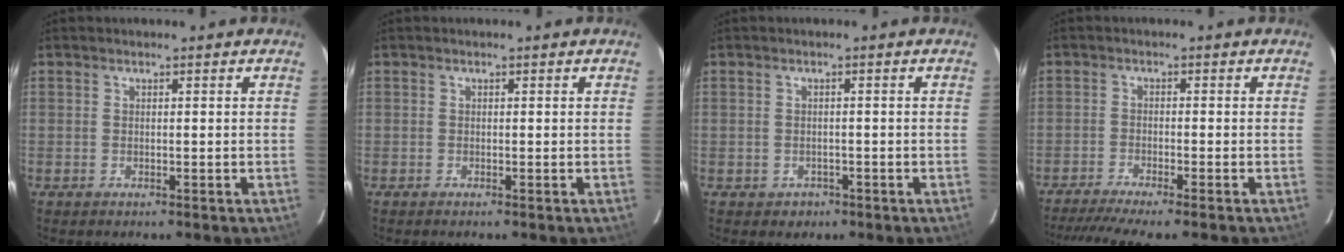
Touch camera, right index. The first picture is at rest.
{"total": 0.0}
{"total": 2.0, "force": [-1.0, 1.7, 0.2], "torque": [-0.002, 0.006, -0.011]}
{"total": 11.0, "force": [-9.4, 0.0, 5.7], "torque": [-0.075, -0.018, -0.143]}